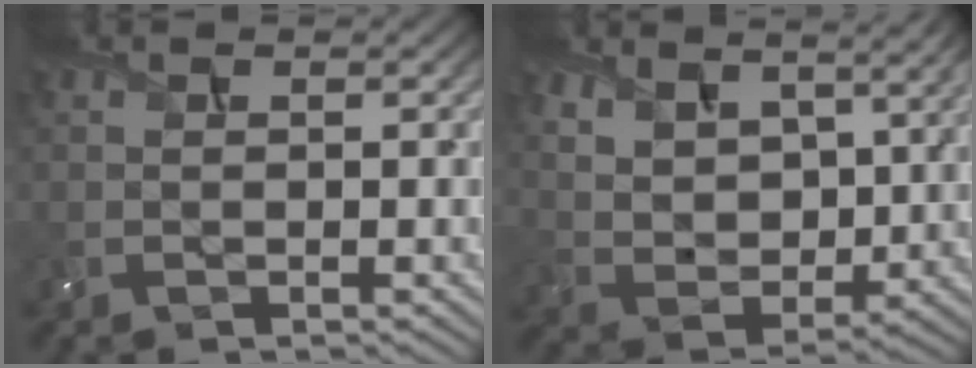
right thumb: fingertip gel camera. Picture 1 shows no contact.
{"total": 9.8, "force": [6.3, 5.2, 5.5], "torque": [-0.148, -0.010, 0.121]}